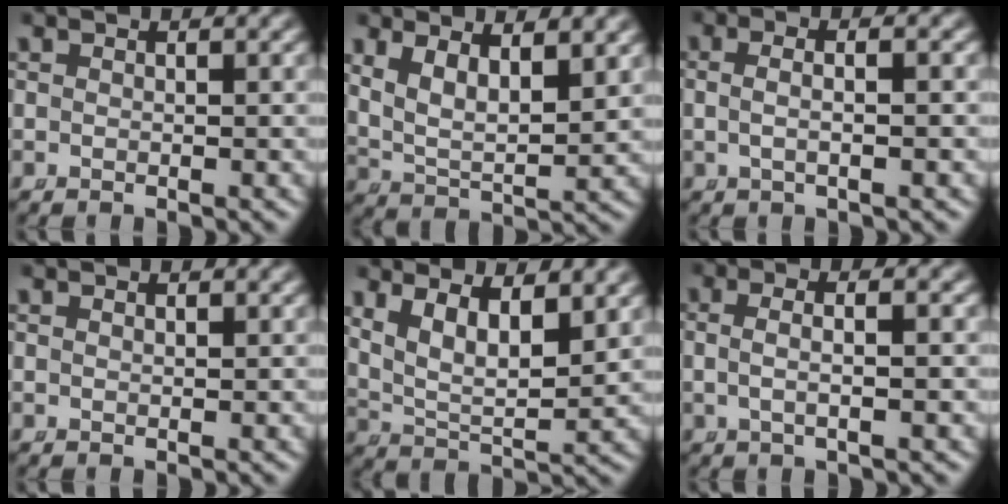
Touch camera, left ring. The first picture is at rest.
{"total": 6.4, "force": [2.2, 4.4, 4.2], "torque": [-0.091, -0.009, 0.036]}
{"total": 2.3, "force": [-0.3, 0.4, 2.2], "torque": [-0.047, -0.006, 0.000]}
{"total": 0.0}
{"total": 7.2, "force": [2.4, 4.9, 4.8], "torque": [-0.100, -0.014, 0.041]}
{"total": 2.6, "force": [-0.2, 0.6, 2.5], "torque": [-0.053, -0.005, 0.001]}